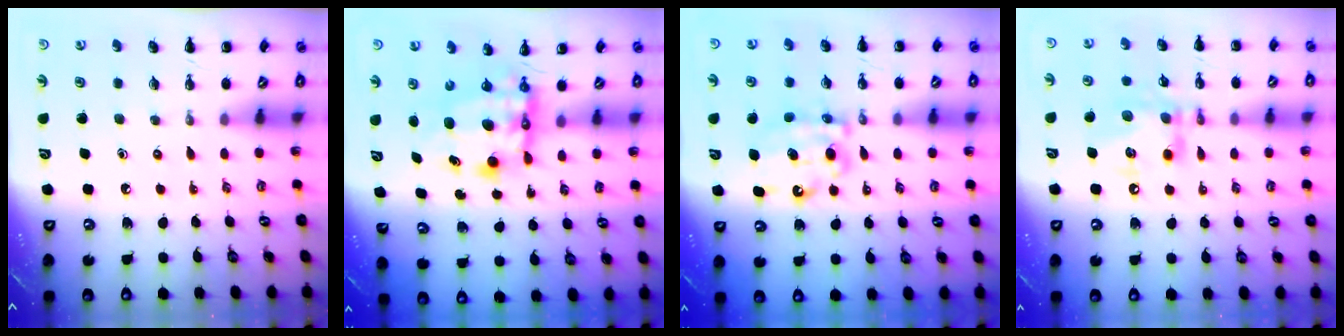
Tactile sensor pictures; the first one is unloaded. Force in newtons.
{"total": 7.7, "press": 7.4, "slide": 2.0}
{"total": 10.0, "press": 10.0, "slide": 0.8}
{"total": 14.6, "press": 14.4, "slide": 2.4}